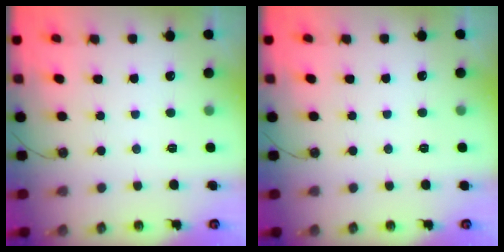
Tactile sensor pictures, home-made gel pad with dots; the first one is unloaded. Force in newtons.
{"total": 2.1, "press": 1.5, "slide": 1.5}